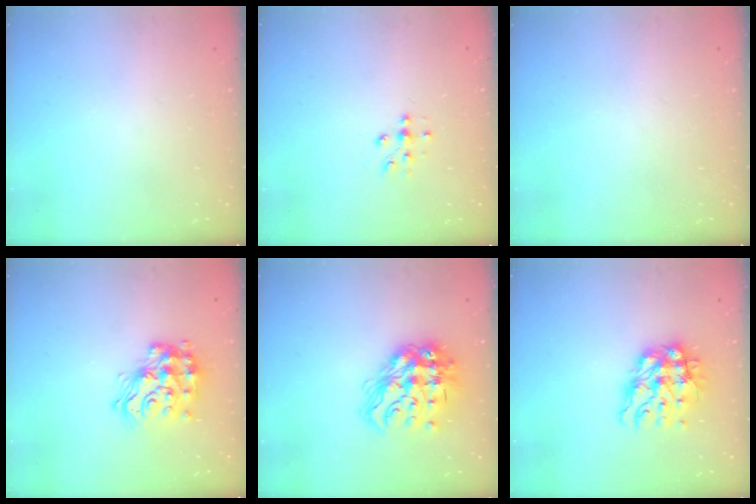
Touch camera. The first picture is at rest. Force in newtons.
{"total": 6.2, "press": 5.9, "slide": 1.9}
{"total": 0.0}
{"total": 17.7, "press": 17.7, "slide": 1.0}
{"total": 18.0, "press": 18.0, "slide": 1.8}
{"total": 11.8, "press": 11.7, "slide": 1.2}